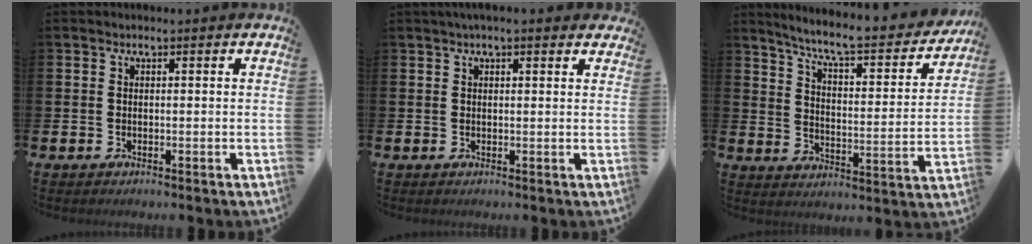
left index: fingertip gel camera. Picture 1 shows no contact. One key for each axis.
{"total": 1.5, "fx": 1.4, "fy": 0.1, "fz": 0.6, "tx": -0.011, "ty": 0.002, "tz": 0.026}
{"total": 7.6, "fx": 6.9, "fy": 1.0, "fz": 3.0, "tx": -0.085, "ty": -0.050, "tz": 0.112}